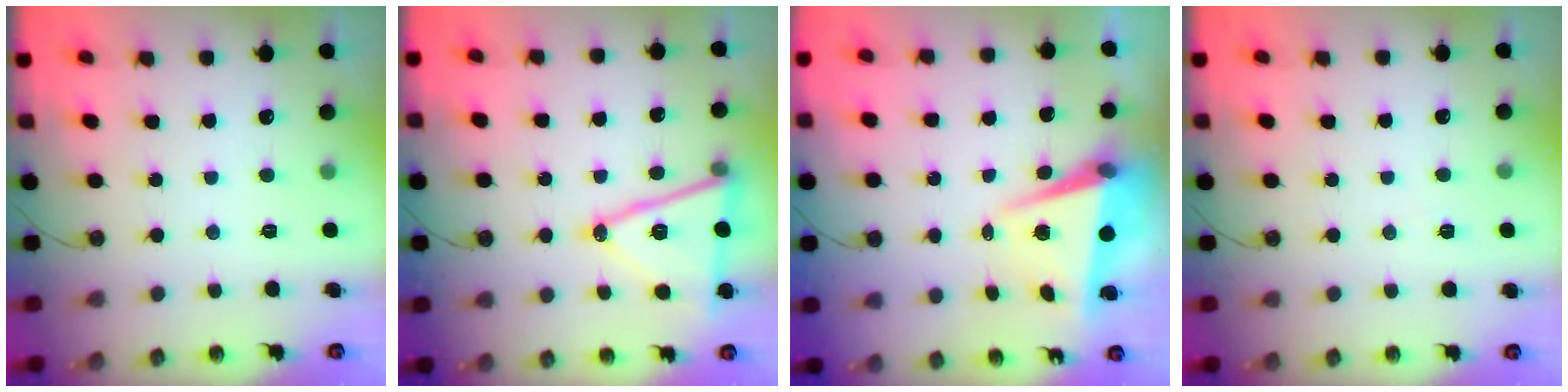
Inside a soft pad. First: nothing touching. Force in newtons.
{"total": 15.4, "press": 14.9, "slide": 3.8}
{"total": 7.5, "press": 7.2, "slide": 2.2}
{"total": 3.9, "press": 2.1, "slide": 3.3}